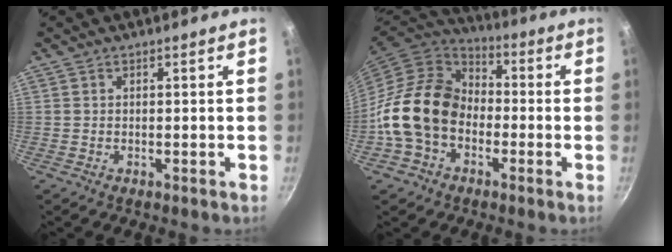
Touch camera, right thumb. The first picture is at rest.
{"total": 16.8, "force": [-3.4, 12.7, 10.4], "torque": [-0.155, 0.044, -0.079]}